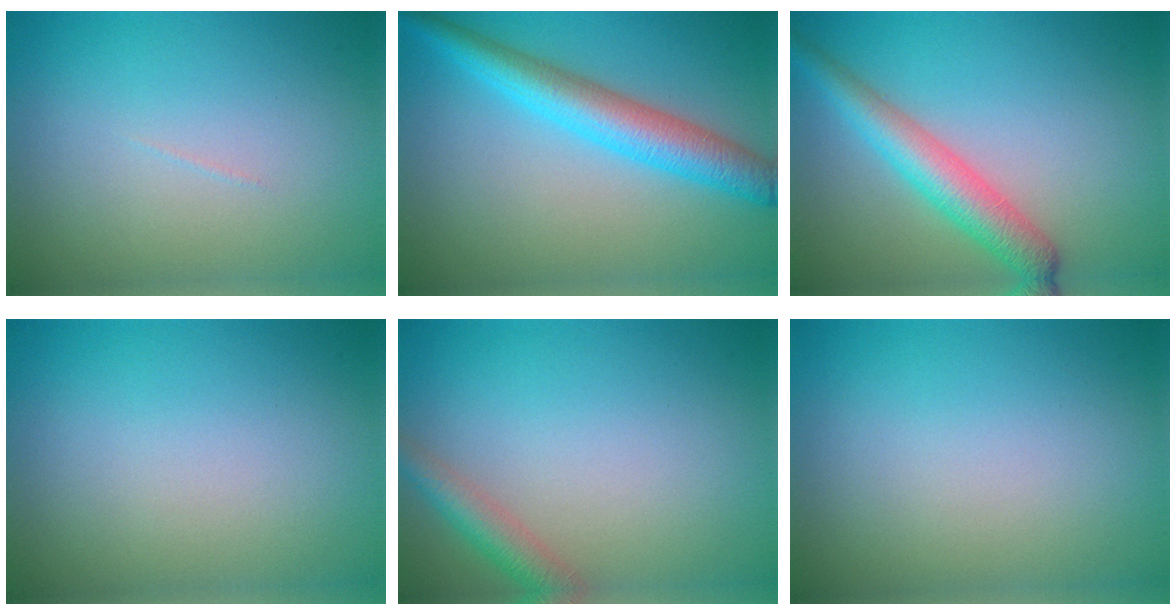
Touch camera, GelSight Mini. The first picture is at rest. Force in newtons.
{"total": 5.5, "press": 5.5, "slide": 0.1}
{"total": 4.5, "press": 4.5, "slide": 0.2}
{"total": 0.0}
{"total": 2.6, "press": 2.6, "slide": 0.2}
{"total": 0.0}